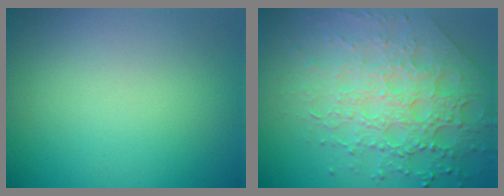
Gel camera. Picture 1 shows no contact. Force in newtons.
{"total": 7.4, "press": 5.4, "slide": 5.1}